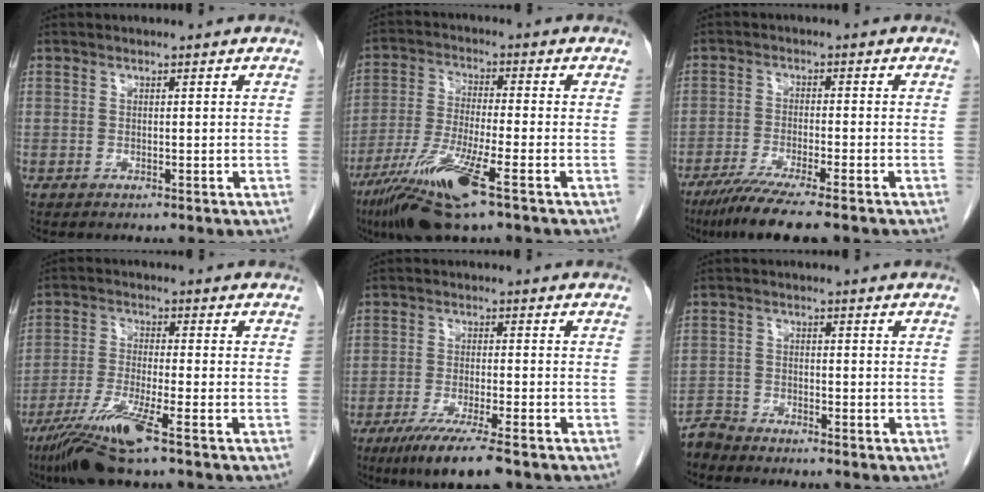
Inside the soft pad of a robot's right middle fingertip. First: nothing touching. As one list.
[{"total": 12.1, "force": [-6.7, 0.9, 10.0], "torque": [-0.205, -0.029, -0.124]}, {"total": 8.9, "force": [-6.8, -0.1, 5.7], "torque": [-0.093, -0.024, -0.111]}, {"total": 9.4, "force": [-5.8, 0.0, 7.3], "torque": [-0.149, -0.027, -0.111]}, {"total": 9.1, "force": [-6.4, 0.5, 6.5], "torque": [-0.108, -0.024, -0.102]}, {"total": 3.2, "force": [-3.1, 0.4, -0.4], "torque": [0.013, -0.009, -0.061]}]